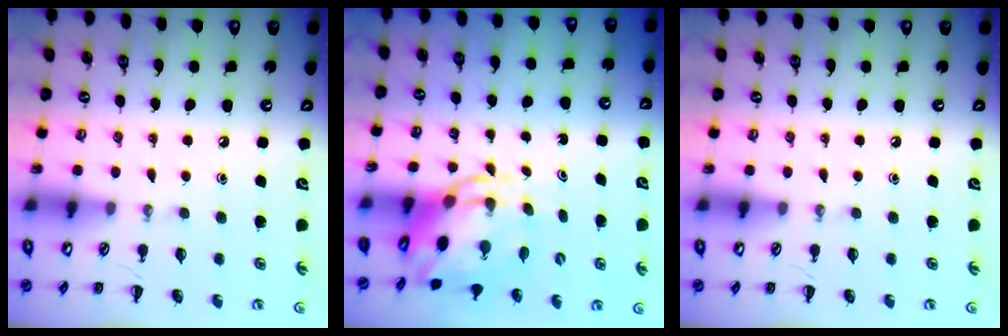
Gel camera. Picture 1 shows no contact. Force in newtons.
{"total": 5.8, "press": 5.5, "slide": 1.6}
{"total": 0.0}